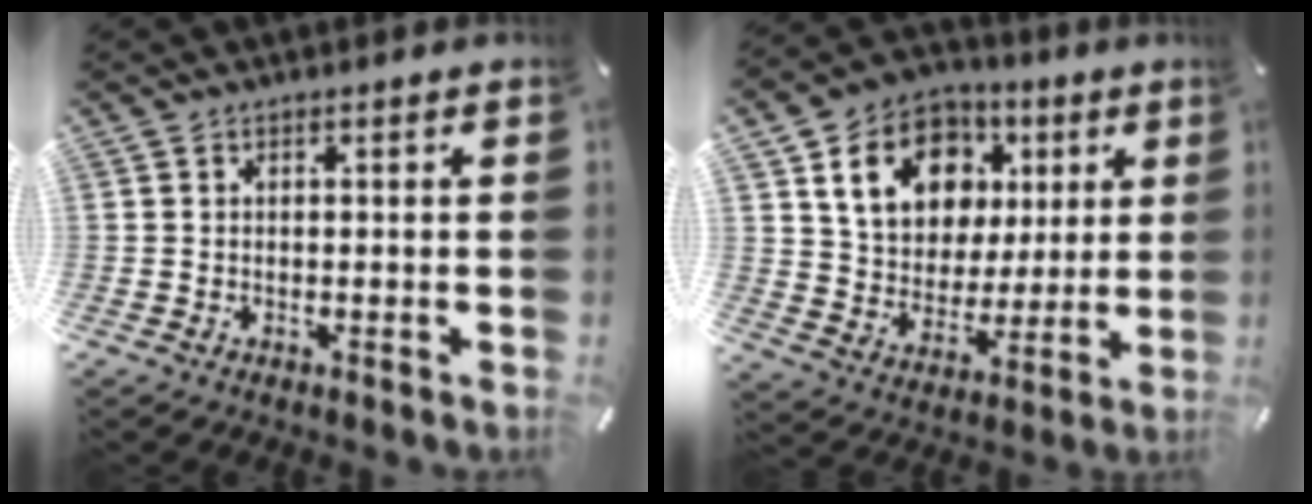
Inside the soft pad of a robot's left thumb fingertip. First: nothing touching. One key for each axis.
{"total": 16.1, "fx": 6.3, "fy": 13.0, "fz": 7.2, "tx": -0.119, "ty": -0.011, "tz": 0.122}